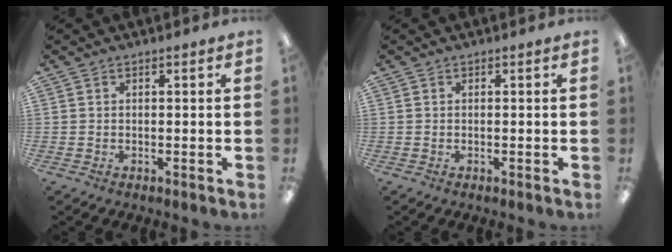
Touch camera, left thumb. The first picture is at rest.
{"total": 0.0}